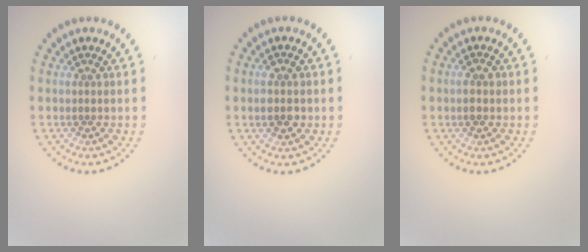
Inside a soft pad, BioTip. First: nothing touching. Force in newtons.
{"total": 2.8, "press": 2.8, "slide": 0.1}
{"total": 1.4, "press": 1.4, "slide": 0.1}